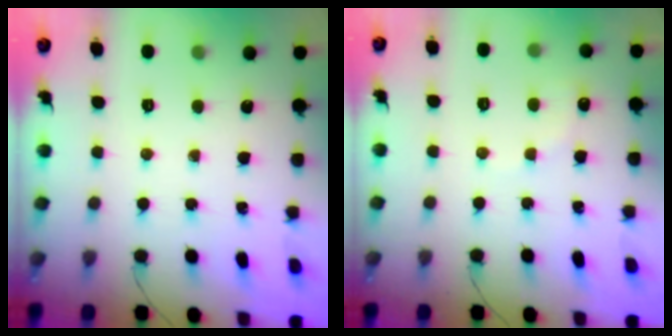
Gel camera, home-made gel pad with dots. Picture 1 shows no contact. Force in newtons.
{"total": 3.4, "press": 3.3, "slide": 1.0}